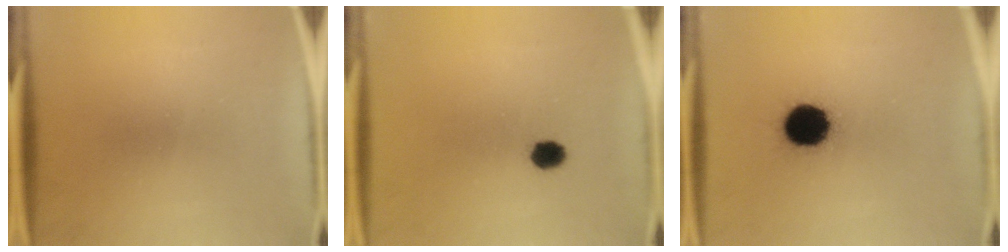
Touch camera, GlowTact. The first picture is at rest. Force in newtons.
{"total": 3.1}
{"total": 12.6}